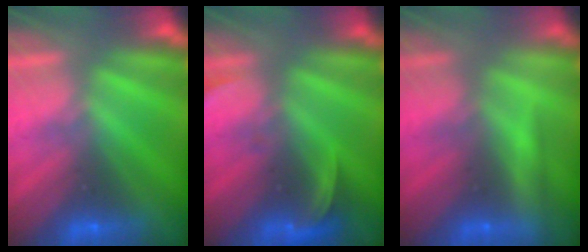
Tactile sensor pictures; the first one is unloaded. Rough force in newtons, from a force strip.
{"total": 2.6}
{"total": 2.1}